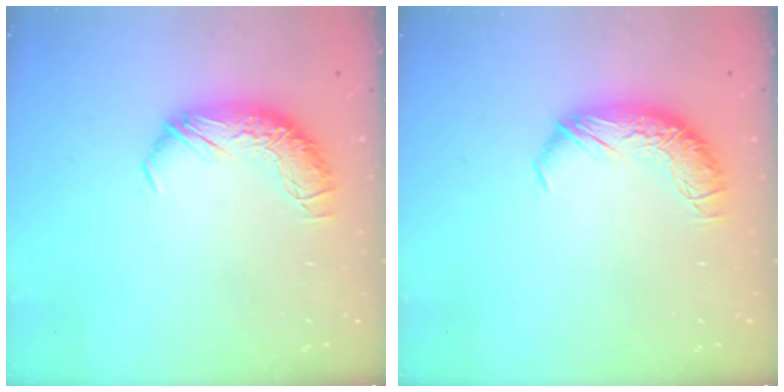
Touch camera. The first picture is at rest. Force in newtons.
{"total": 0.0}